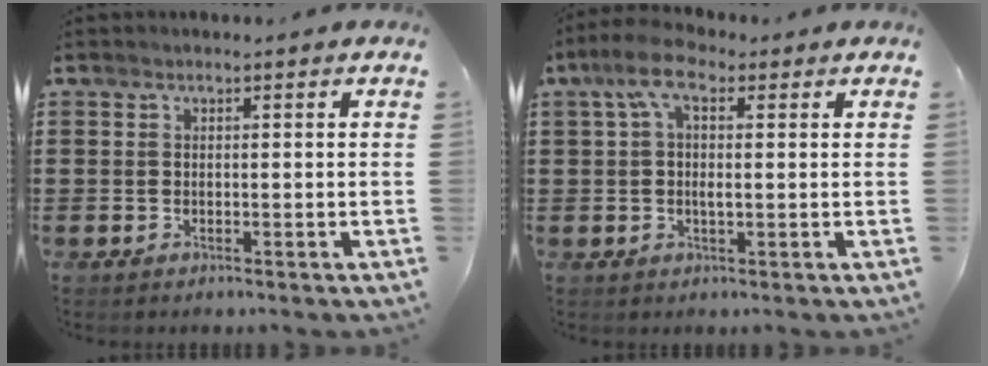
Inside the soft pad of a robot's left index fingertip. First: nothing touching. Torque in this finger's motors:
{"motor_torque": [1.40, -0.48, 0.60, 0.10]}